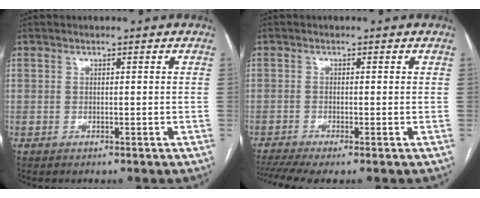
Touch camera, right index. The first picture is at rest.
{"total": 5.0, "force": [-3.5, 0.4, 3.5], "torque": [-0.067, -0.006, -0.064]}